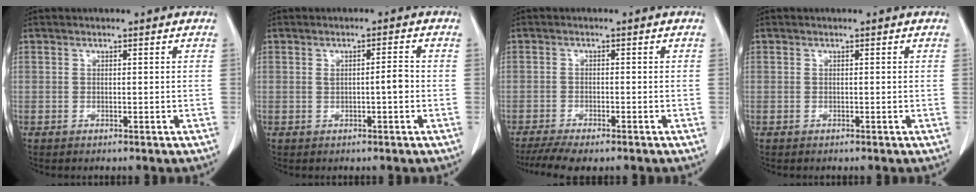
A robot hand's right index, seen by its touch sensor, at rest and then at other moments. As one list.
[{"total": 2.3, "force": [-0.2, 0.3, 2.3], "torque": [-0.039, 0.002, -0.002]}, {"total": 6.3, "force": [-5.0, 1.1, 3.6], "torque": [-0.057, -0.013, -0.080]}, {"total": 0.0}]